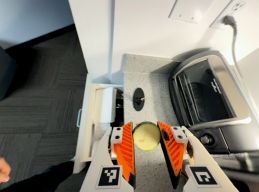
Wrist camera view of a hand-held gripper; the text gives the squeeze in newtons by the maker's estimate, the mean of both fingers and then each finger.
{"total": 9.9, "left": 9.9, "right": 9.9}